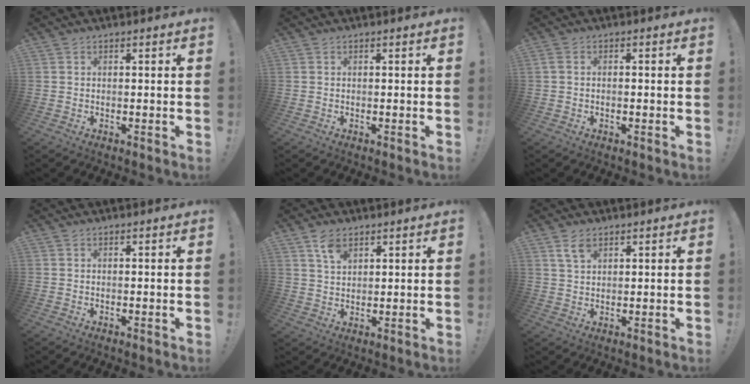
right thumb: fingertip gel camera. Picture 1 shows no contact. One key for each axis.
{"total": 0.0}
{"total": 1.3, "fx": -0.6, "fy": 0.8, "fz": 0.9, "tx": -0.022, "ty": 0.007, "tz": -0.008}
{"total": 0.0}
{"total": 5.9, "fx": 3.8, "fy": 3.4, "fz": 3.0, "tx": -0.047, "ty": -0.018, "tz": 0.069}
{"total": 4.5, "fx": 2.6, "fy": 2.2, "fz": 2.9, "tx": -0.051, "ty": -0.008, "tz": 0.048}